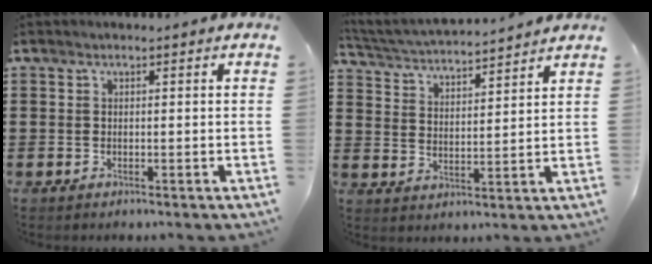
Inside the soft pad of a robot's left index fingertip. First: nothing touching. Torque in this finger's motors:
{"motor_torque": [0.14, -0.13, 0.18, 0.07]}